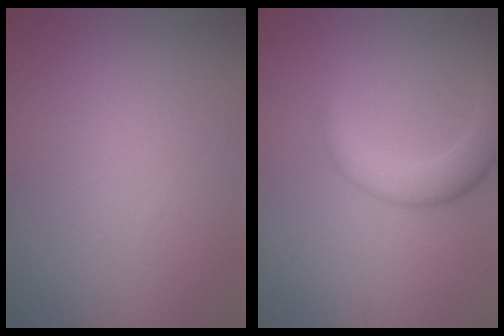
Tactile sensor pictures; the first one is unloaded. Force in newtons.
{"total": 3.7, "press": 3.6, "slide": 0.3}